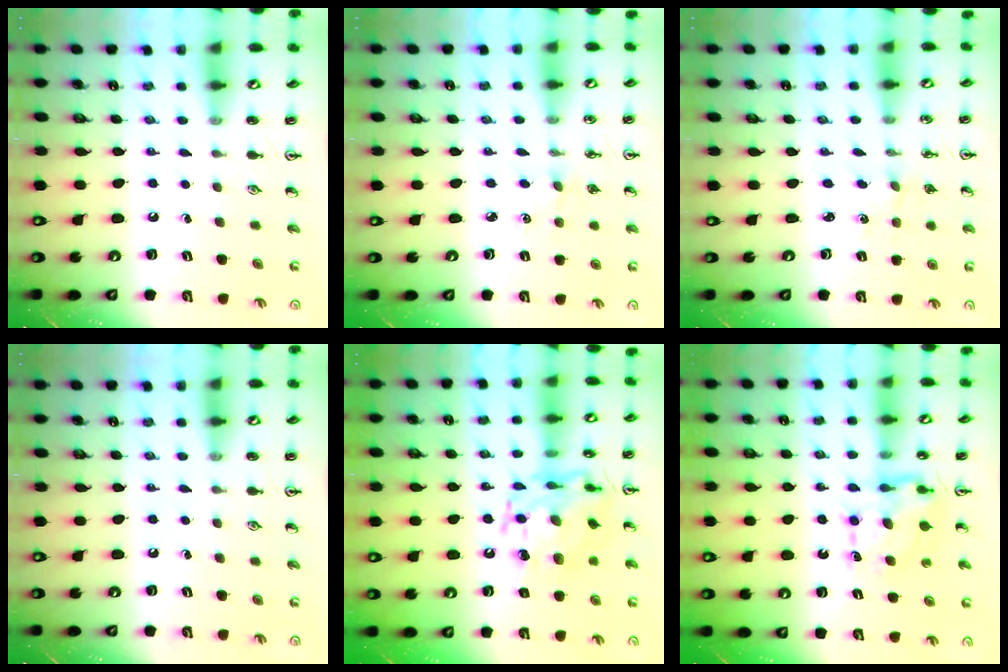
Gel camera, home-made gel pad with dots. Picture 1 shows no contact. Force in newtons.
{"total": 2.7, "press": 2.7, "slide": 0.4}
{"total": 0.0}
{"total": 0.0}
{"total": 14.2, "press": 14.2, "slide": 1.1}
{"total": 6.6, "press": 6.6, "slide": 0.6}